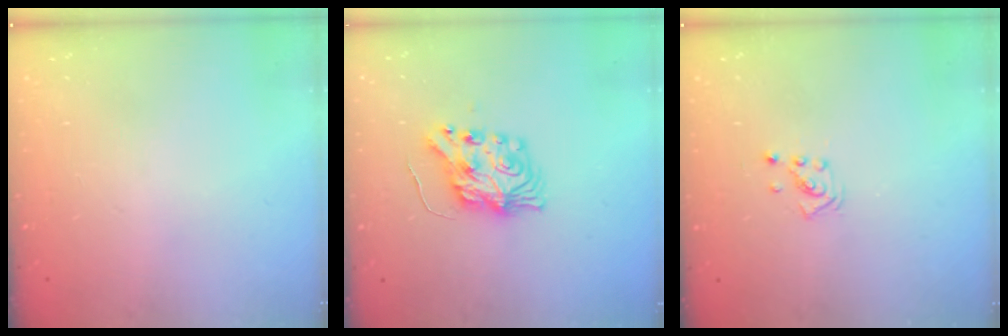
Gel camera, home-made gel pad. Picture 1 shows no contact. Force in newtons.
{"total": 8.7, "press": 8.6, "slide": 0.4}
{"total": 1.9, "press": 1.9, "slide": 0.1}